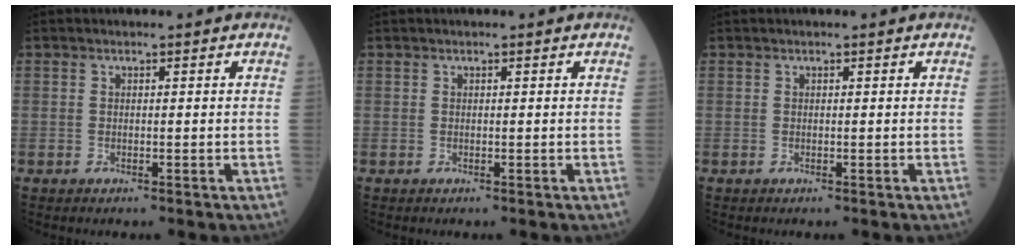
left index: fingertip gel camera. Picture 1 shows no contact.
{"total": 0.0}
{"total": 0.0}